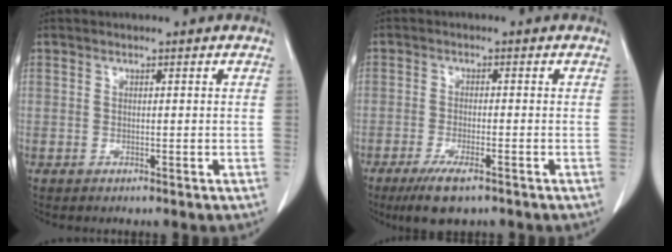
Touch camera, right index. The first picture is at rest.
{"total": 5.9, "force": [-3.9, 1.2, 4.3], "torque": [-0.083, -0.015, -0.064]}